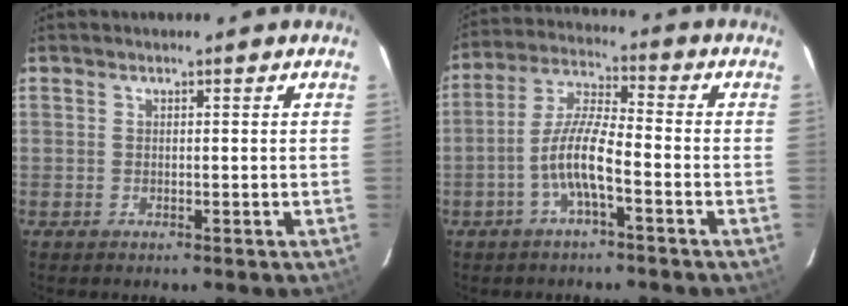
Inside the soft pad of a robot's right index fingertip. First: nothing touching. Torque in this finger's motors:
{"motor_torque": [1.39, -0.46, 0.81, 0.21]}